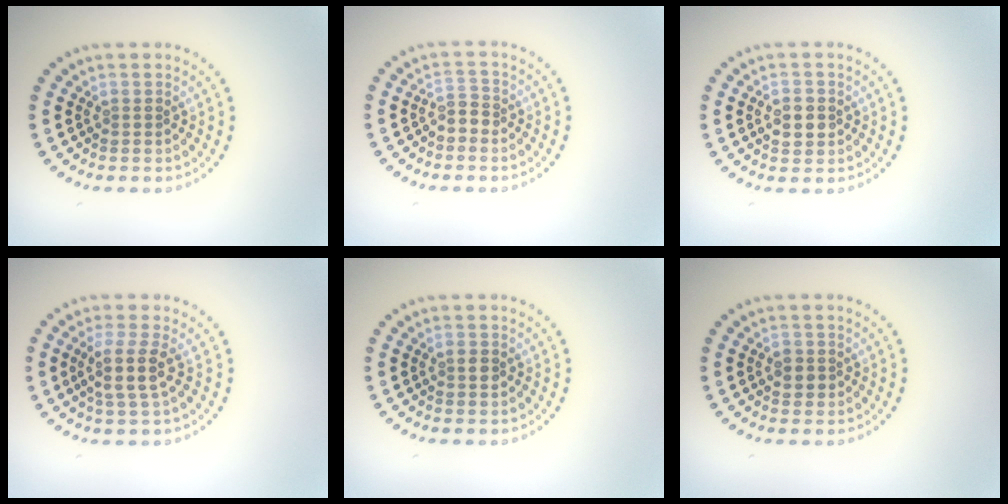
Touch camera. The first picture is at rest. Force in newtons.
{"total": 1.4, "press": 1.2, "slide": 0.7}
{"total": 2.7, "press": 2.7, "slide": 0.1}
{"total": 2.7, "press": 2.2, "slide": 1.6}
{"total": 0.9, "press": 0.8, "slide": 0.2}
{"total": 1.7, "press": 1.6, "slide": 0.3}